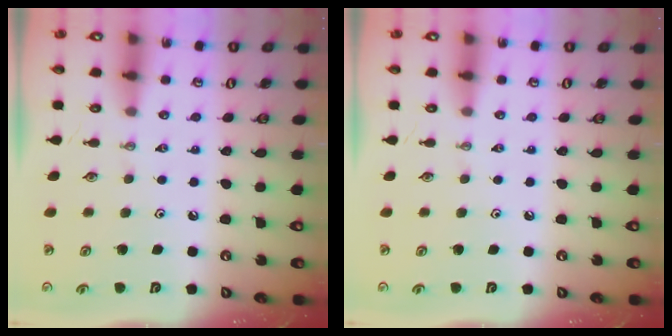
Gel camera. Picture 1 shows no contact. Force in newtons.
{"total": 0.0}